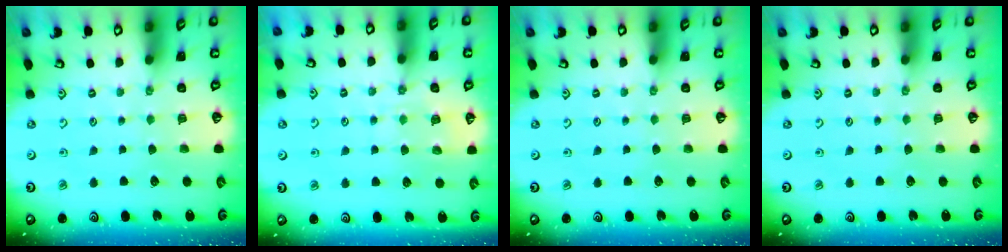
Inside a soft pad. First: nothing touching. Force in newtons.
{"total": 7.1, "press": 7.1, "slide": 0.8}
{"total": 0.0}
{"total": 0.0}